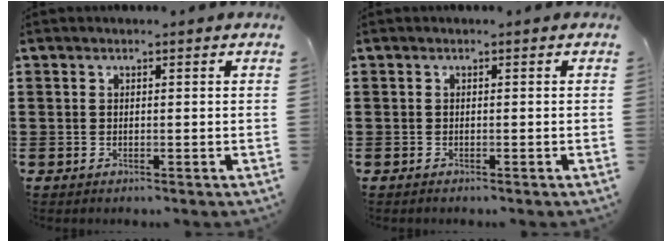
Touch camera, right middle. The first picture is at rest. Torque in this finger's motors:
{"motor_torque": [-0.27, 0.41, -0.04, -0.01]}